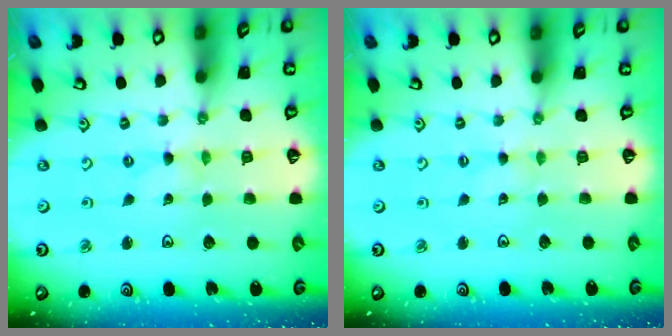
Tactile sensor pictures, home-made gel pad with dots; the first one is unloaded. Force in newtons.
{"total": 0.0}